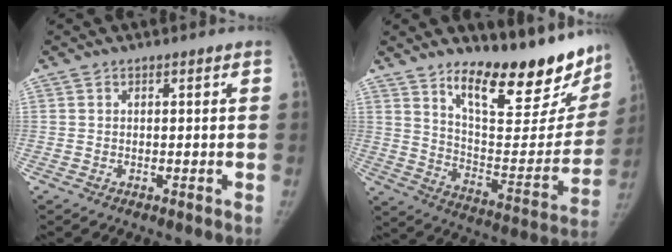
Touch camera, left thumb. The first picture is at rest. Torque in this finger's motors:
{"motor_torque": [1.33, 1.33, 0.09, -0.02, 0.04]}